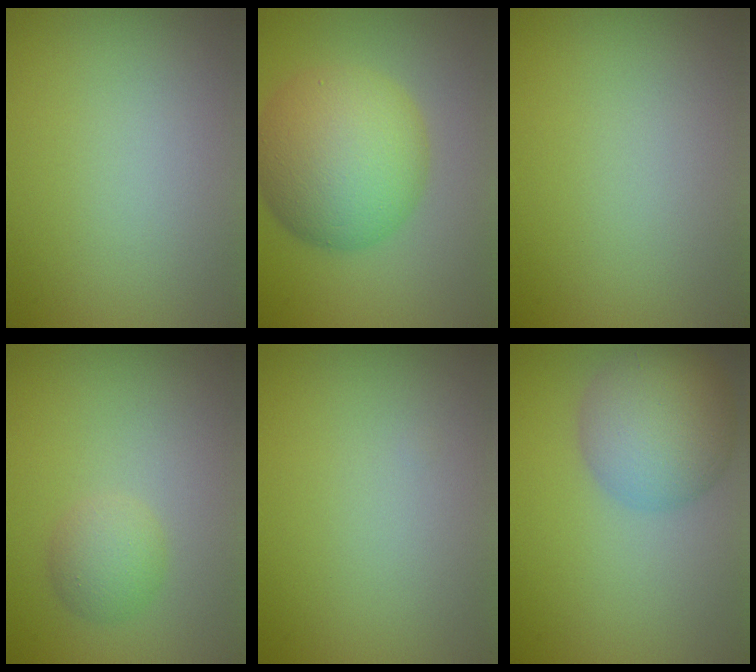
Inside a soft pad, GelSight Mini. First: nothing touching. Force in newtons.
{"total": 9.4, "press": 9.4, "slide": 0.1}
{"total": 0.0}
{"total": 2.2, "press": 2.2, "slide": 0.1}
{"total": 0.0}
{"total": 6.3, "press": 6.3, "slide": 0.3}